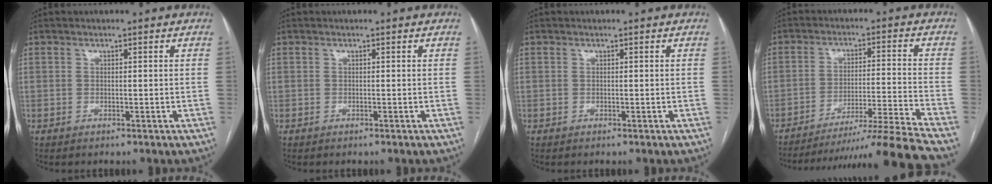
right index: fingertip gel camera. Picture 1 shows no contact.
{"total": 0.0}
{"total": 0.0}
{"total": 18.3, "force": [-16.6, -5.1, 5.9], "torque": [-0.080, -0.029, -0.250]}